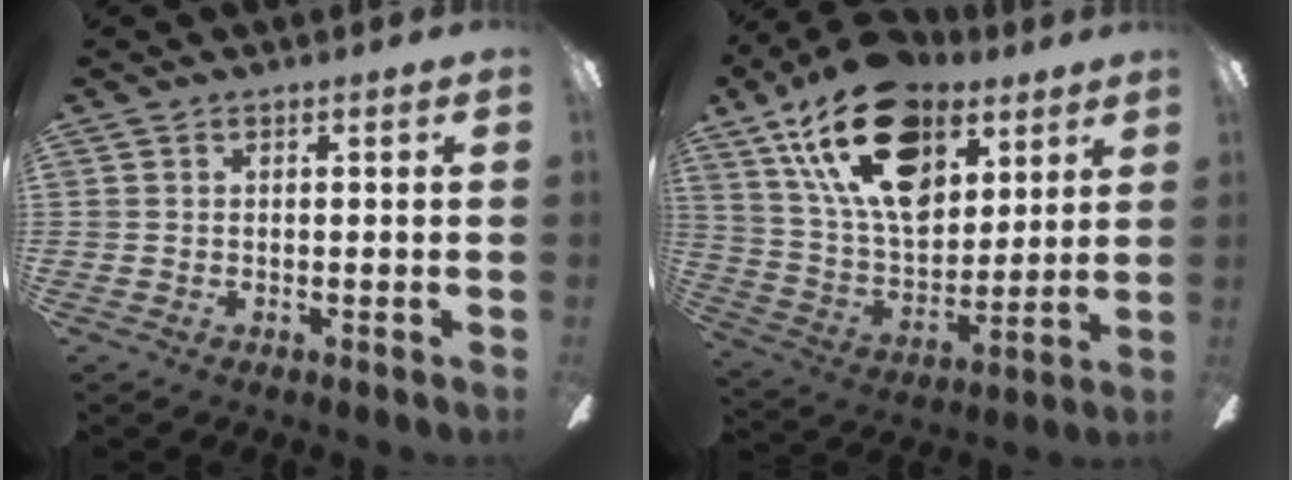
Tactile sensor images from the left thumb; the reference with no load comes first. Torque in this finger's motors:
{"motor_torque": [2.37, 2.63, 1.53, -1.24, 0.20]}